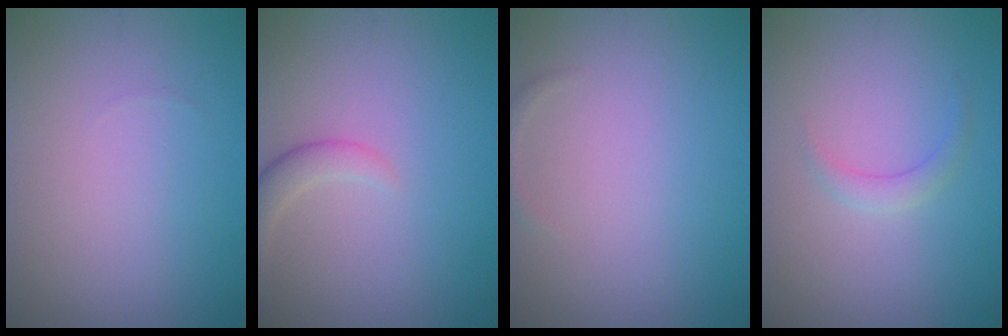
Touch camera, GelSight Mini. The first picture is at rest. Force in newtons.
{"total": 2.0, "press": 2.0, "slide": 0.2}
{"total": 0.6, "press": 0.6, "slide": 0.1}
{"total": 1.4, "press": 1.4, "slide": 0.1}